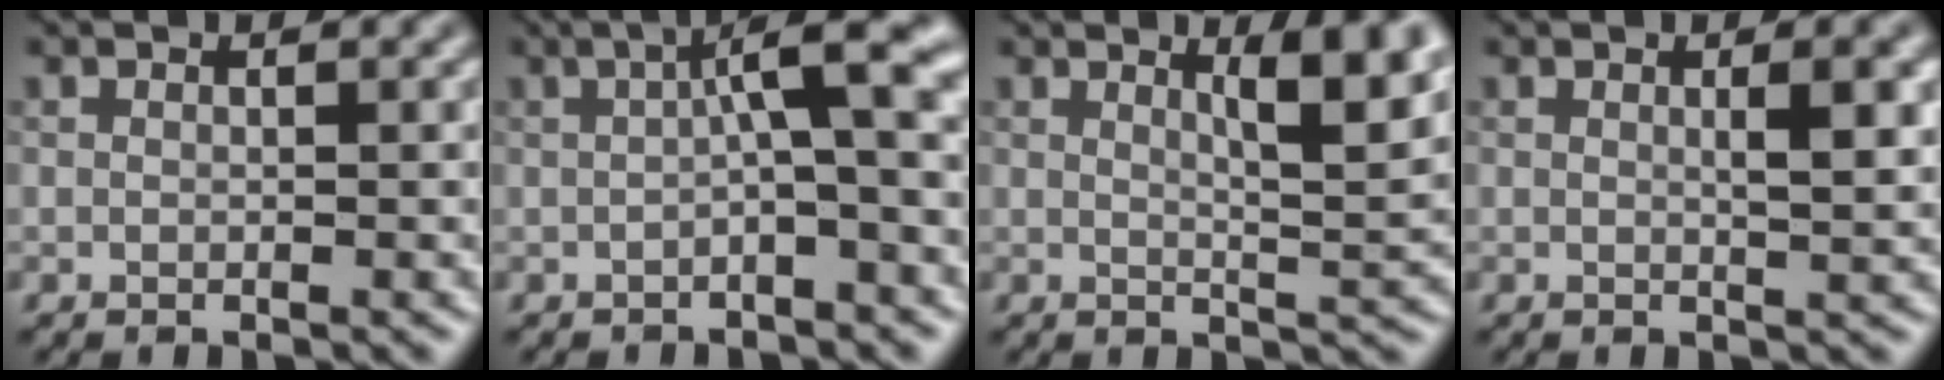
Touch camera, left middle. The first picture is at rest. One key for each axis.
{"total": 5.2, "fx": 0.2, "fy": 0.9, "fz": 5.1, "tx": -0.078, "ty": 0.019, "tz": -0.007}
{"total": 5.3, "fx": 2.5, "fy": 1.2, "fz": 4.5, "tx": -0.056, "ty": -0.002, "tz": 0.038}
{"total": 2.5, "fx": 0.6, "fy": 0.5, "fz": 2.3, "tx": -0.029, "ty": 0.003, "tz": 0.006}